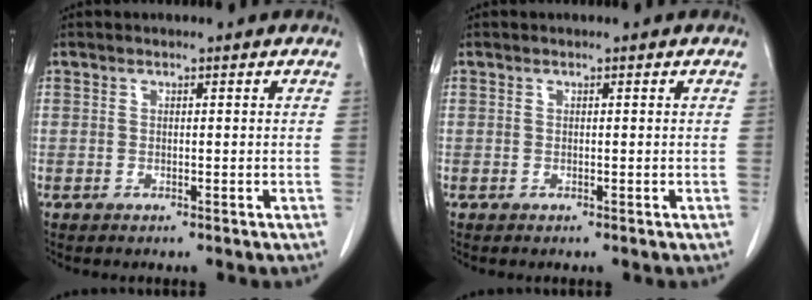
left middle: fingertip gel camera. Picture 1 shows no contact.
{"total": 0.0}